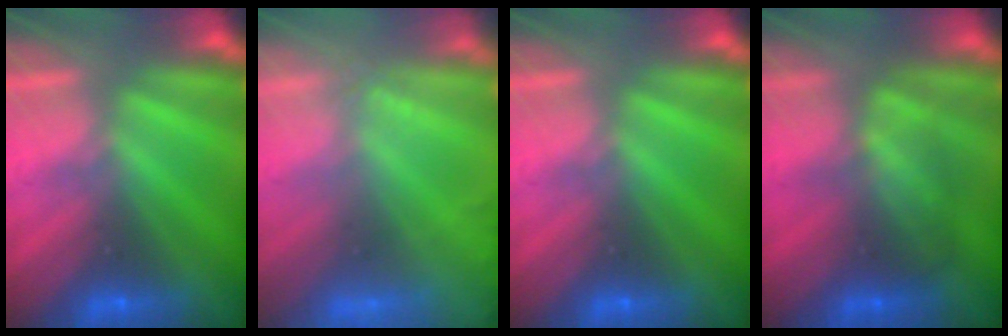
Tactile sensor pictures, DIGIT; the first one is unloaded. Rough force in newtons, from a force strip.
{"total": 2.4}
{"total": 0.0}
{"total": 2.1}